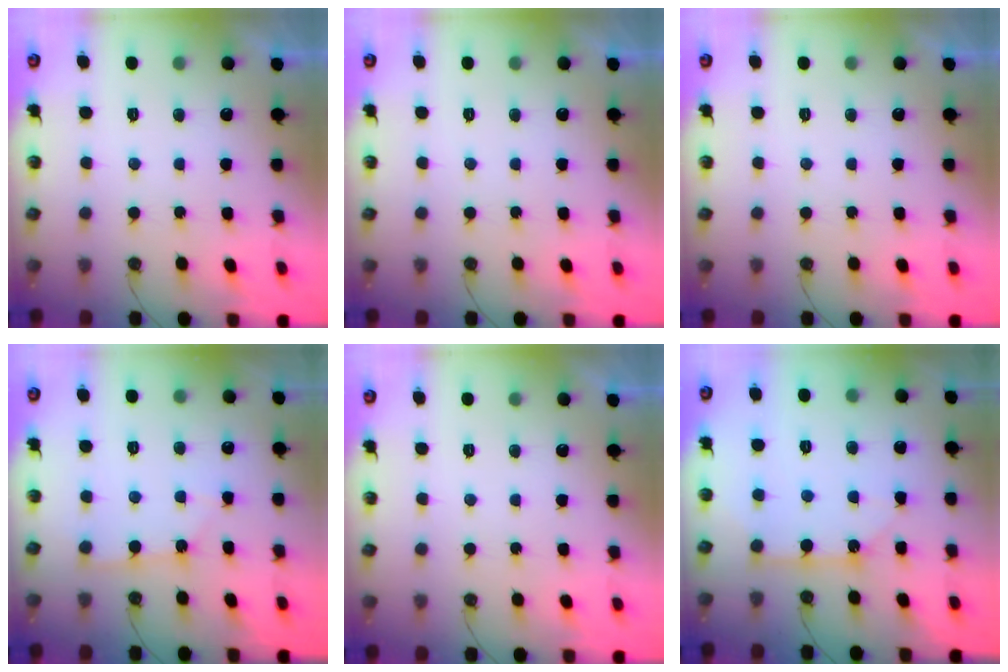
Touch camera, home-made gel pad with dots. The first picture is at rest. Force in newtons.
{"total": 0.0}
{"total": 0.0}
{"total": 2.0, "press": 2.0, "slide": 0.2}
{"total": 0.0}
{"total": 9.2, "press": 9.2, "slide": 0.7}